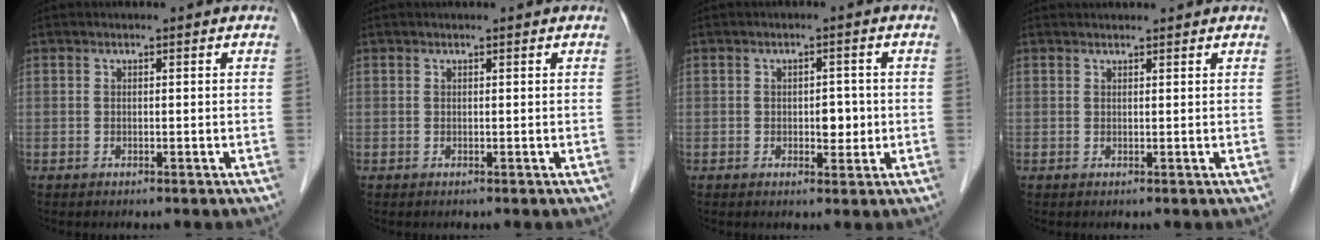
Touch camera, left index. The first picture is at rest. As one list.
[{"total": 0.9, "force": [0.9, 0.0, 0.2], "torque": [-0.008, 0.008, 0.010]}, {"total": 2.8, "force": [-0.2, 1.6, 2.2], "torque": [-0.027, 0.002, 0.000]}, {"total": 3.0, "force": [3.0, 0.3, 0.4], "torque": [-0.010, 0.025, 0.038]}]